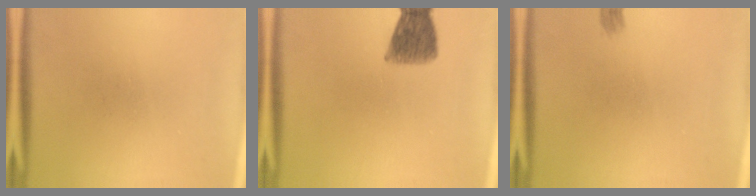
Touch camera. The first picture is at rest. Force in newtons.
{"total": 6.6}
{"total": 1.0}